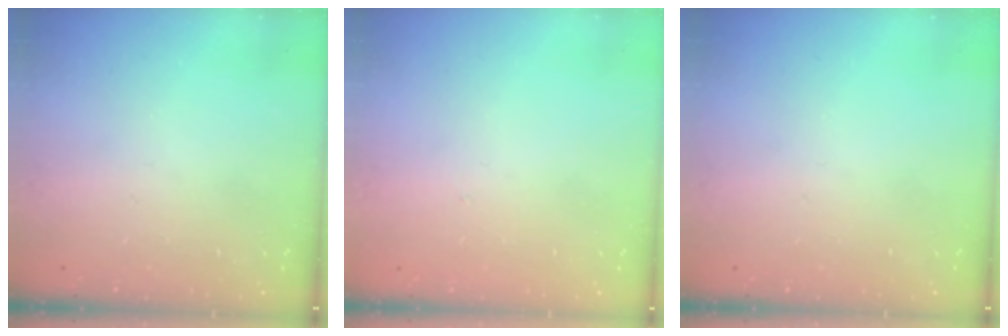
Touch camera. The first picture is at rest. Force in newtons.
{"total": 1.6, "press": 1.6, "slide": 0.0}
{"total": 0.0}